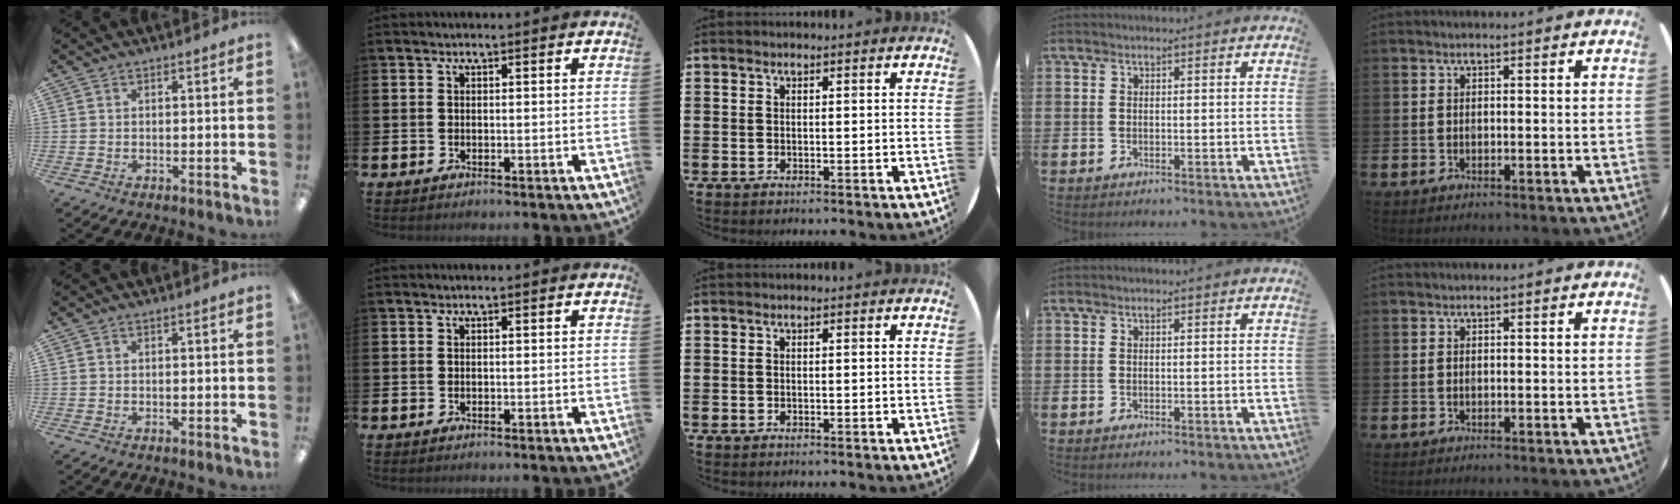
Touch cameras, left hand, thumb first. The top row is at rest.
{}